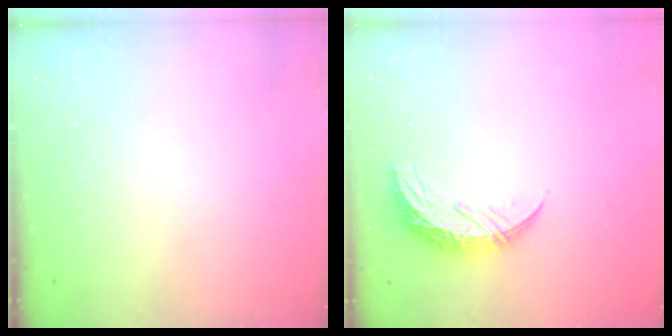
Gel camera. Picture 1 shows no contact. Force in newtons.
{"total": 9.3, "press": 9.3, "slide": 0.7}